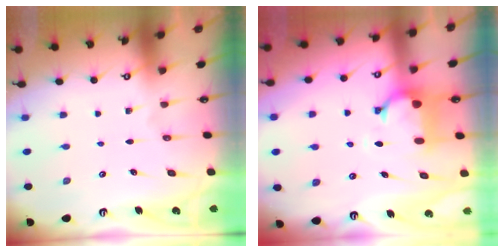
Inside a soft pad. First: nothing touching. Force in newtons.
{"total": 1.4, "press": 0.7, "slide": 1.2}